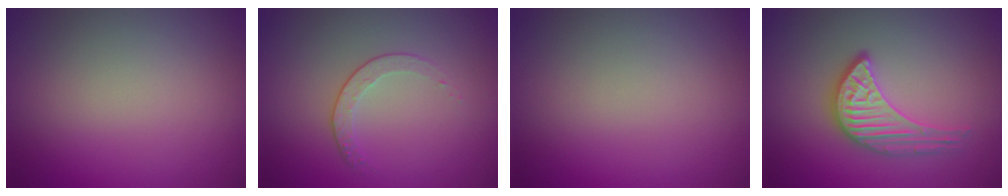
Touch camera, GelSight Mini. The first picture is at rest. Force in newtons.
{"total": 1.6, "press": 1.0, "slide": 1.3}
{"total": 0.0}
{"total": 3.5, "press": 3.4, "slide": 1.1}